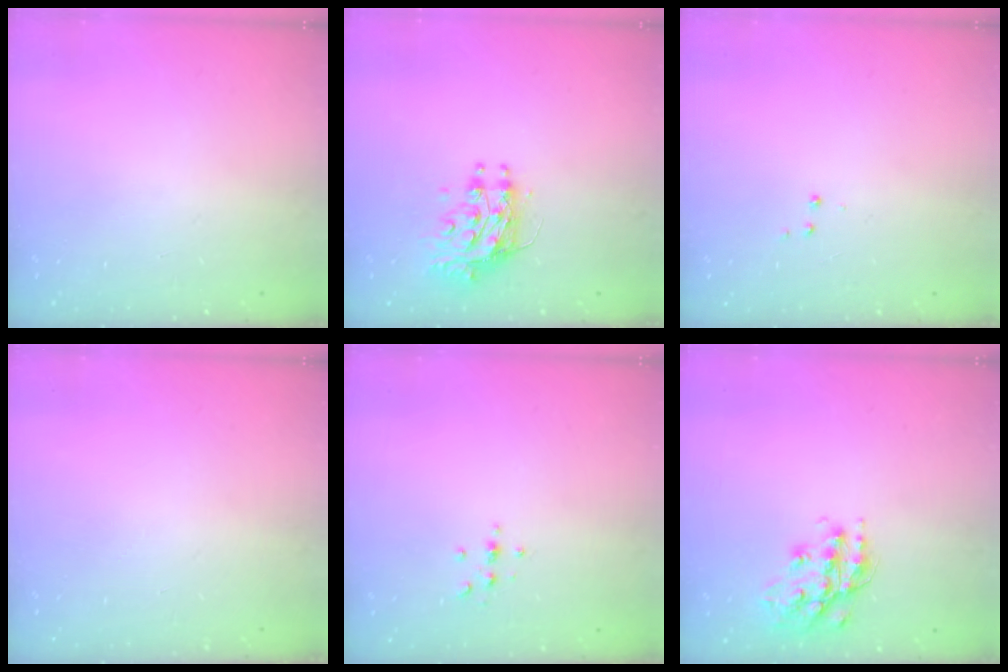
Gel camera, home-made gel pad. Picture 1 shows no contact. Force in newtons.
{"total": 10.7, "press": 10.7, "slide": 0.3}
{"total": 3.3, "press": 3.3, "slide": 0.7}
{"total": 0.0}
{"total": 2.2, "press": 2.1, "slide": 0.2}
{"total": 15.9, "press": 15.9, "slide": 1.0}